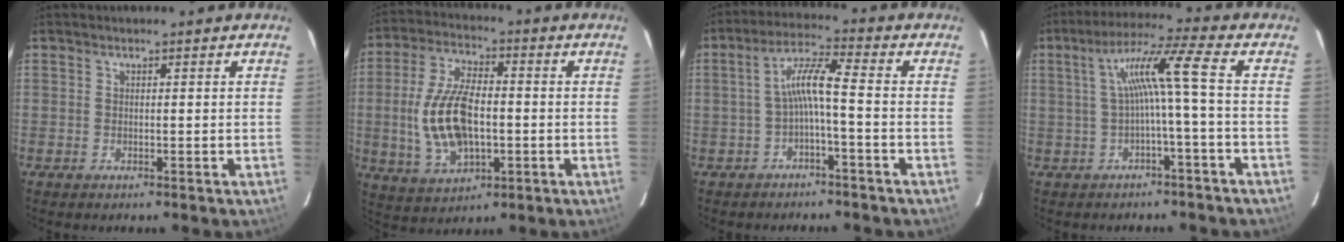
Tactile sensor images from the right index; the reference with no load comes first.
{"total": 14.6, "force": [-1.4, 7.6, 12.4], "torque": [-0.255, 0.002, -0.015]}
{"total": 5.8, "force": [-1.8, 0.1, 5.5], "torque": [-0.121, 0.015, -0.031]}
{"total": 7.6, "force": [-1.0, -1.1, 7.4], "torque": [-0.146, 0.012, -0.007]}